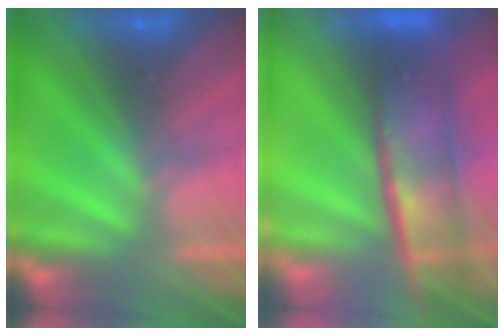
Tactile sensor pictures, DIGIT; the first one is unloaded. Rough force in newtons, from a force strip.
{"total": 7.4}